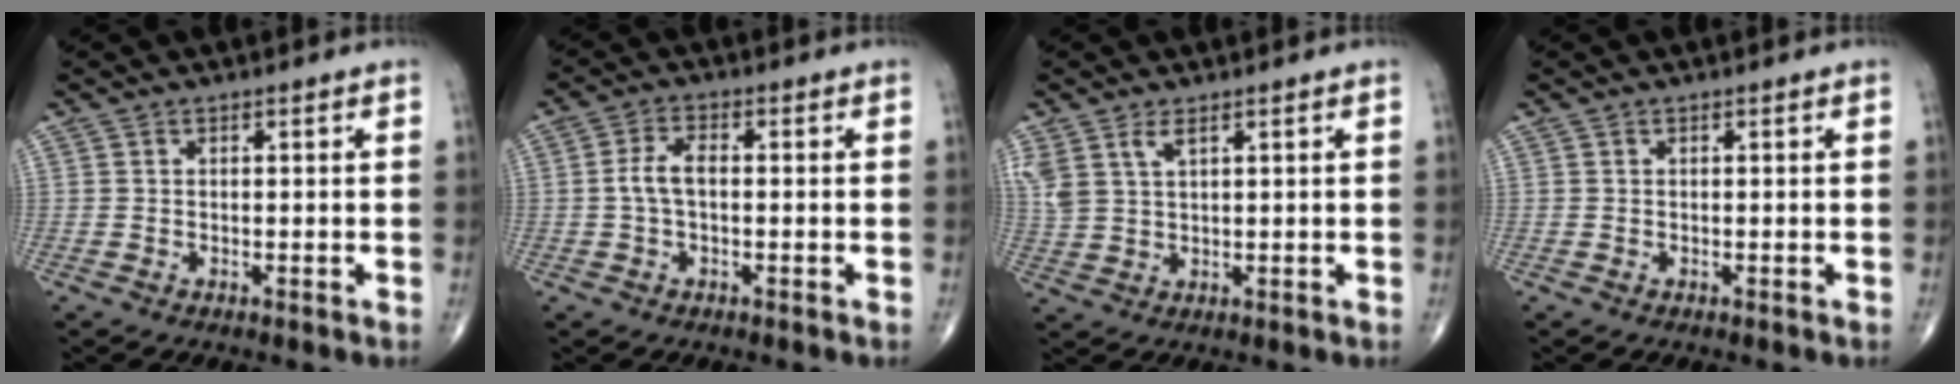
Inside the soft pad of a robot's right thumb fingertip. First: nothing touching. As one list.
[{"total": 4.2, "force": [-0.2, 2.2, 3.6], "torque": [-0.078, 0.015, -0.007]}, {"total": 5.2, "force": [3.0, 2.3, 3.6], "torque": [-0.083, -0.004, 0.068]}, {"total": 0.0}]